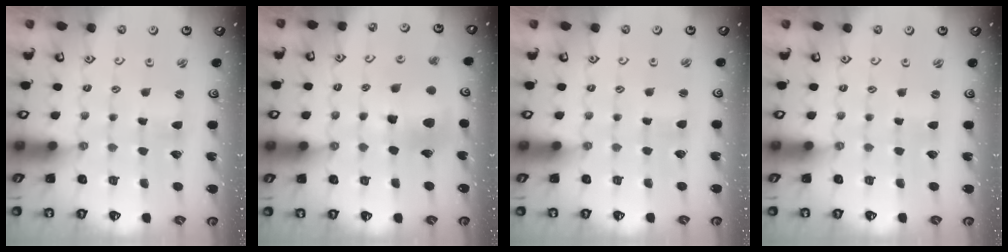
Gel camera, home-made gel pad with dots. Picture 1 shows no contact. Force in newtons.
{"total": 12.3, "press": 12.2, "slide": 1.3}
{"total": 1.3, "press": 1.3, "slide": 0.3}
{"total": 0.0}